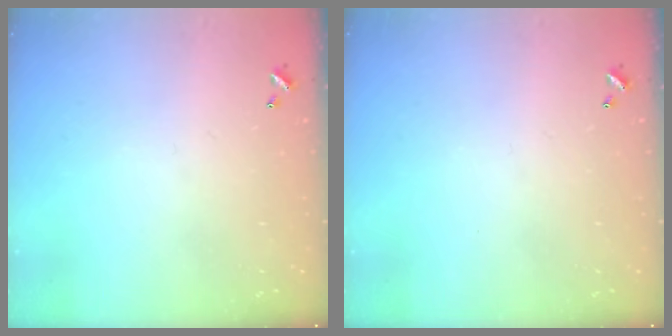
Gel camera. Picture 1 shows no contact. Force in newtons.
{"total": 0.0}